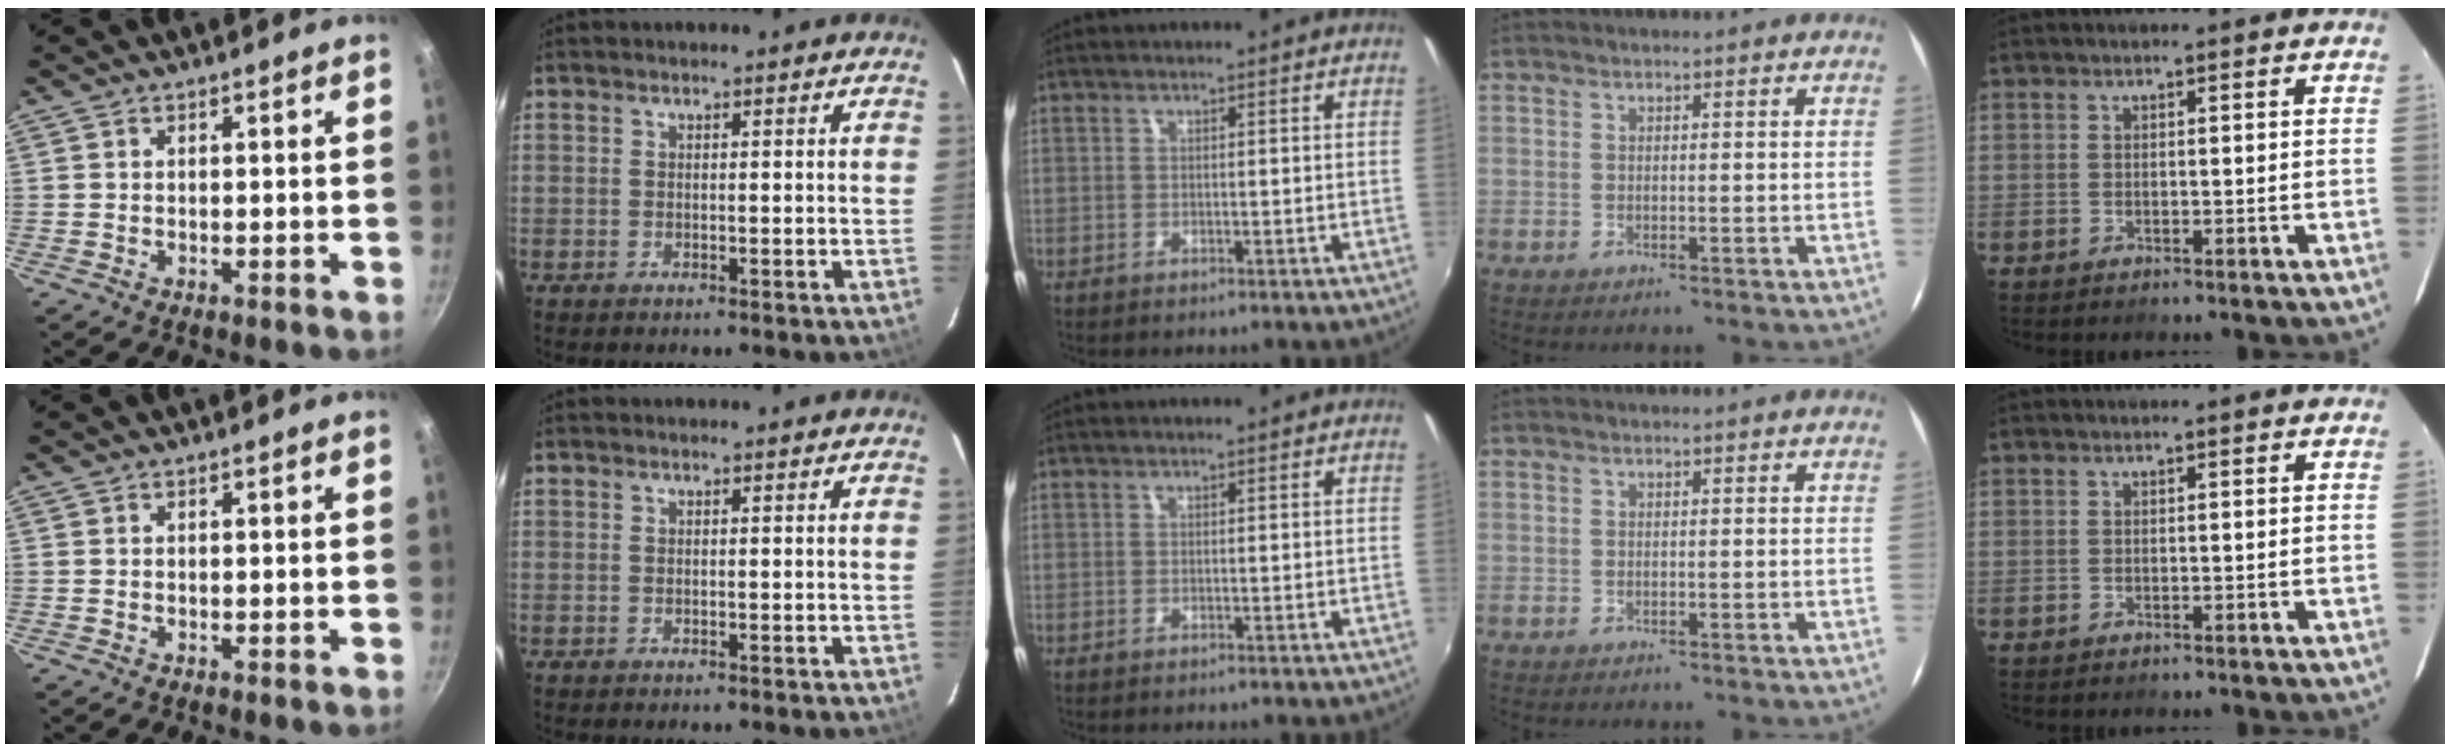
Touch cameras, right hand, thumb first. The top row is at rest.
{}